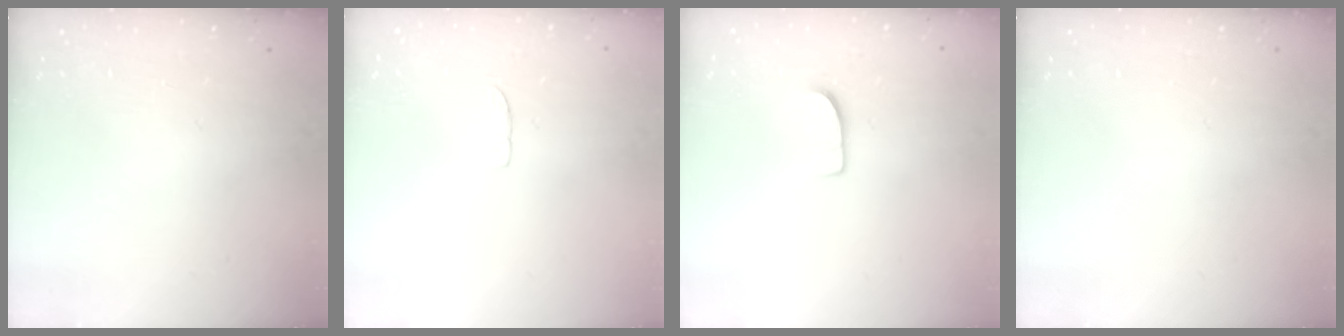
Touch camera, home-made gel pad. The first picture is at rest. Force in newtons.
{"total": 3.2, "press": 3.2, "slide": 0.3}
{"total": 6.7, "press": 6.7, "slide": 0.3}
{"total": 0.0}